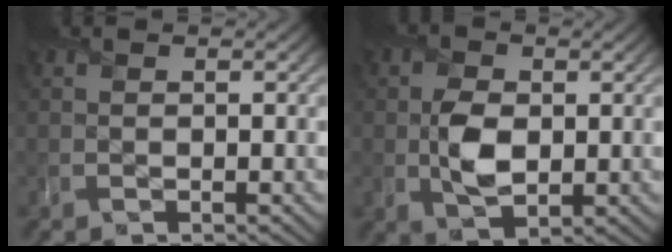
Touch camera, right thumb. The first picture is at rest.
{"total": 5.1, "force": [-0.1, 3.5, 3.7], "torque": [-0.080, -0.007, -0.004]}